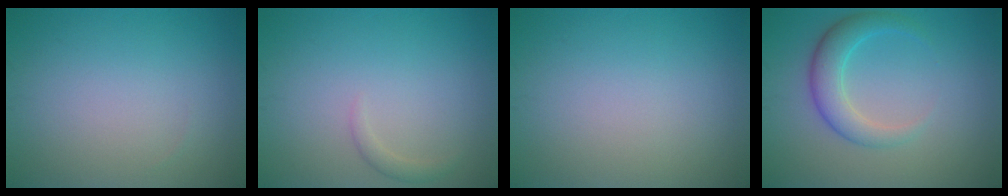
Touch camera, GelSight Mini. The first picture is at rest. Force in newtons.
{"total": 1.0, "press": 0.9, "slide": 0.1}
{"total": 0.0}
{"total": 3.6, "press": 3.6, "slide": 0.1}